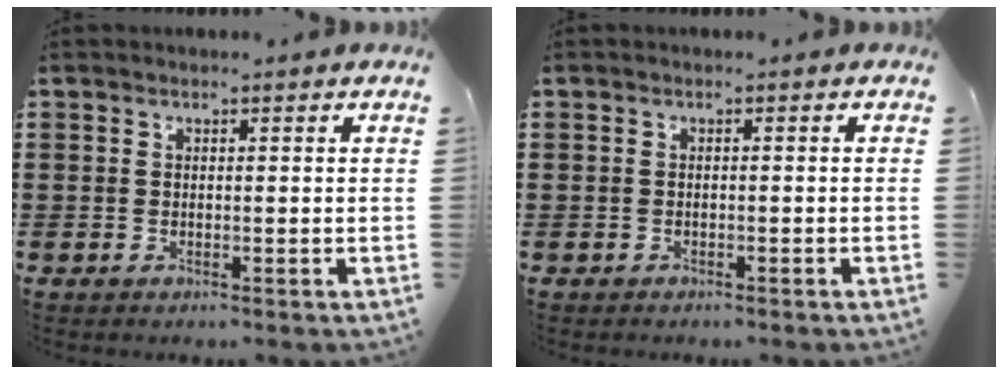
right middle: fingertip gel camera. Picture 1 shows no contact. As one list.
[{"total": 0.6, "force": [-0.5, 0.2, 0.0], "torque": [-0.001, 0.002, -0.012]}]